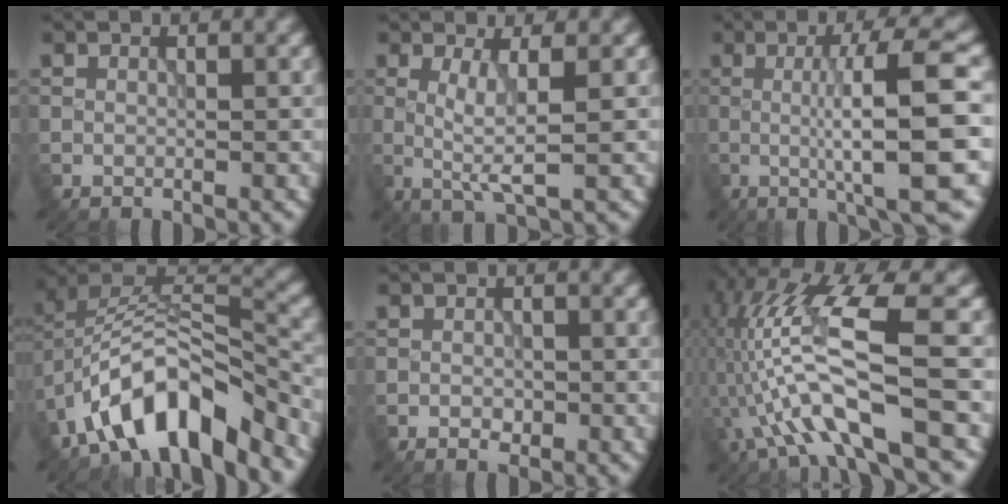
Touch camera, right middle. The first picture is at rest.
{"total": 3.1, "force": [0.2, 0.3, 3.1], "torque": [-0.067, -0.007, 0.006]}
{"total": 10.2, "force": [-0.7, 1.7, 10.0], "torque": [-0.129, 0.009, -0.013]}
{"total": 10.9, "force": [-6.5, 4.8, 7.4], "torque": [-0.117, 0.010, -0.122]}
{"total": 1.4, "force": [-0.6, 0.8, 0.9], "torque": [-0.013, 0.001, -0.012]}
{"total": 10.9, "force": [-2.8, 2.4, 10.3], "torque": [-0.207, 0.011, -0.046]}